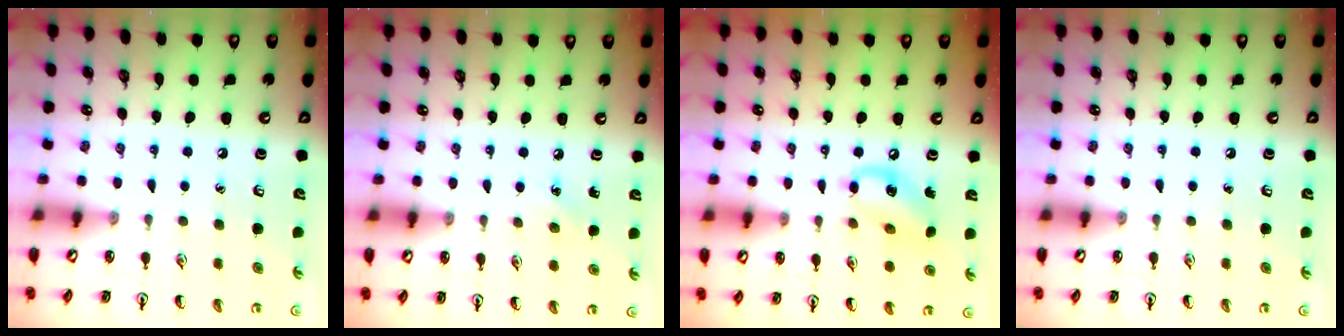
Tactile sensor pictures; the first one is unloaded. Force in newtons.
{"total": 4.0, "press": 3.8, "slide": 1.2}
{"total": 9.3, "press": 9.1, "slide": 1.7}
{"total": 0.0}